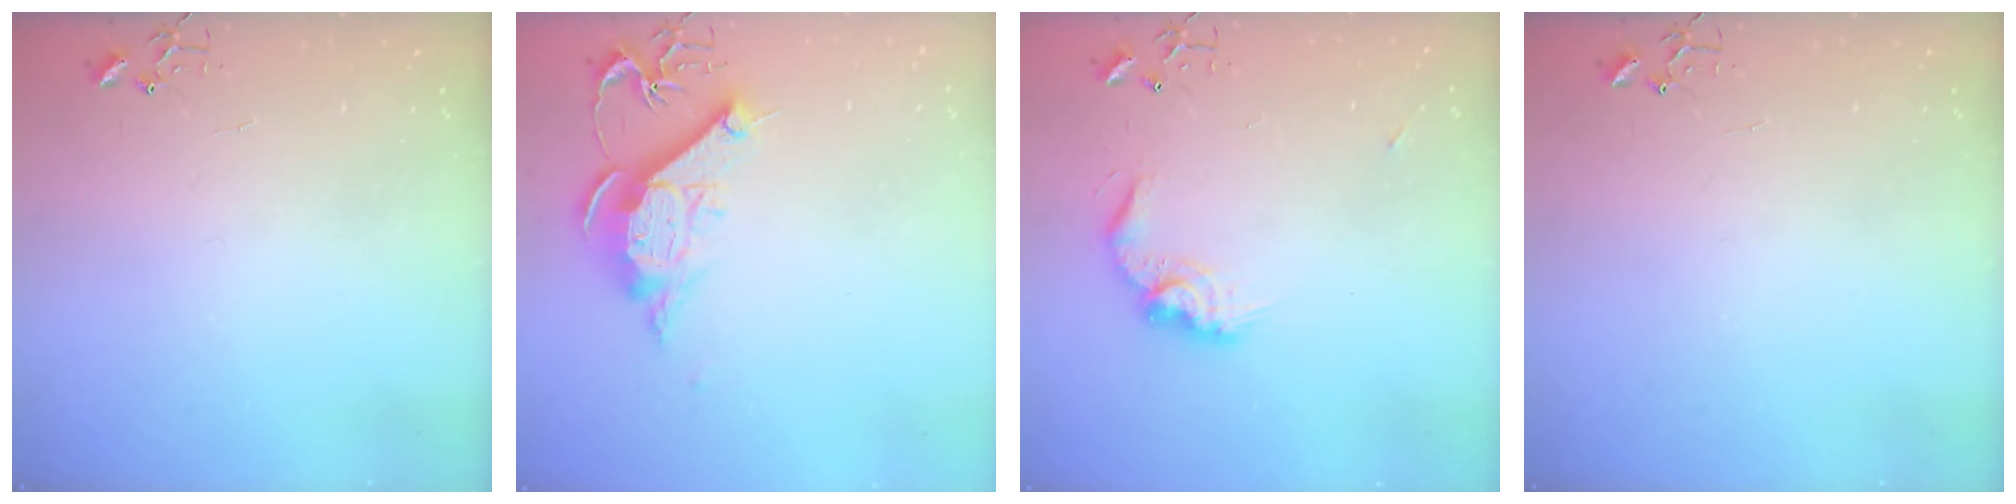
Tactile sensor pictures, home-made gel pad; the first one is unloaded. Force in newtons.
{"total": 13.3, "press": 13.3, "slide": 1.1}
{"total": 12.5, "press": 12.5, "slide": 0.7}
{"total": 0.0}